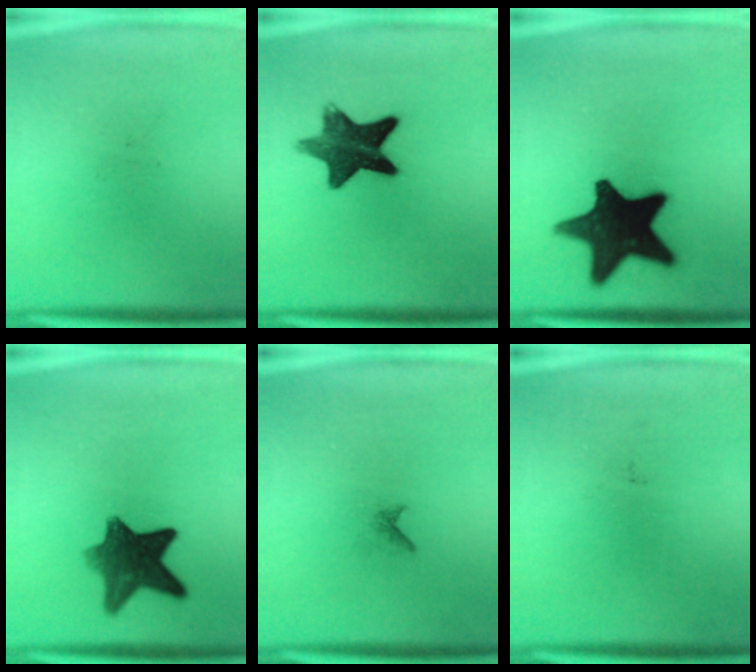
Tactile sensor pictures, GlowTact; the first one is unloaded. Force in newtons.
{"total": 11.9}
{"total": 19.2}
{"total": 9.7}
{"total": 0.6}
{"total": 0.0}